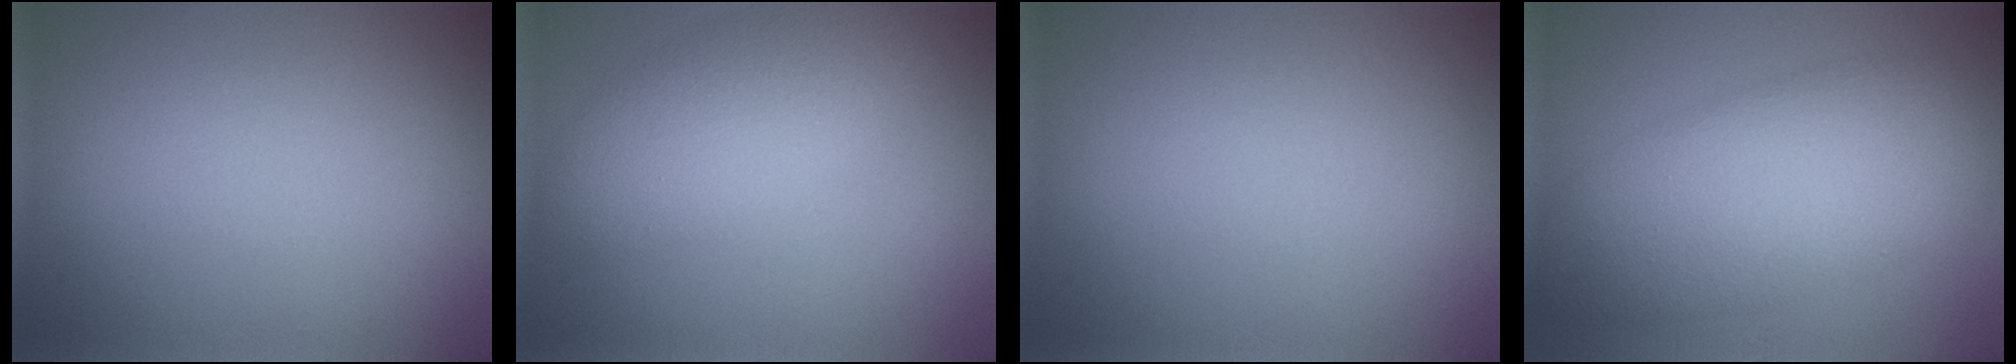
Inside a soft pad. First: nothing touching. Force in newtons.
{"total": 4.9, "press": 4.9, "slide": 0.4}
{"total": 0.0}
{"total": 8.4, "press": 8.4, "slide": 0.4}